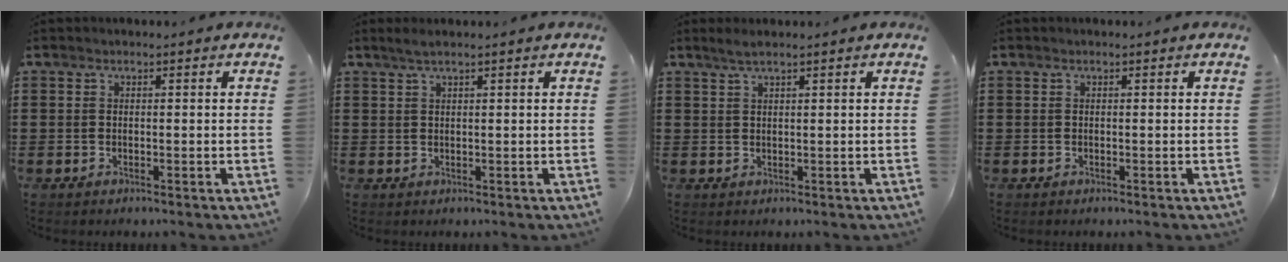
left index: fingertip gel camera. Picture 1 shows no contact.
{"total": 1.6, "force": [1.0, -0.1, 1.2], "torque": [-0.024, -0.001, 0.019]}
{"total": 1.8, "force": [1.3, -0.1, 1.3], "torque": [-0.026, 0.000, 0.024]}
{"total": 0.0}